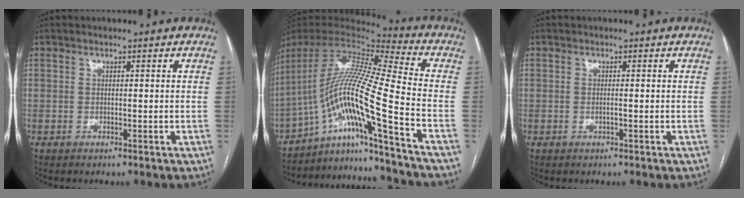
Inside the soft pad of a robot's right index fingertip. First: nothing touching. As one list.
[{"total": 18.5, "force": [-9.4, -2.3, 15.7], "torque": [-0.308, 0.004, -0.168]}, {"total": 0.5, "force": [-0.2, -0.1, 0.5], "torque": [-0.008, 0.002, -0.004]}]